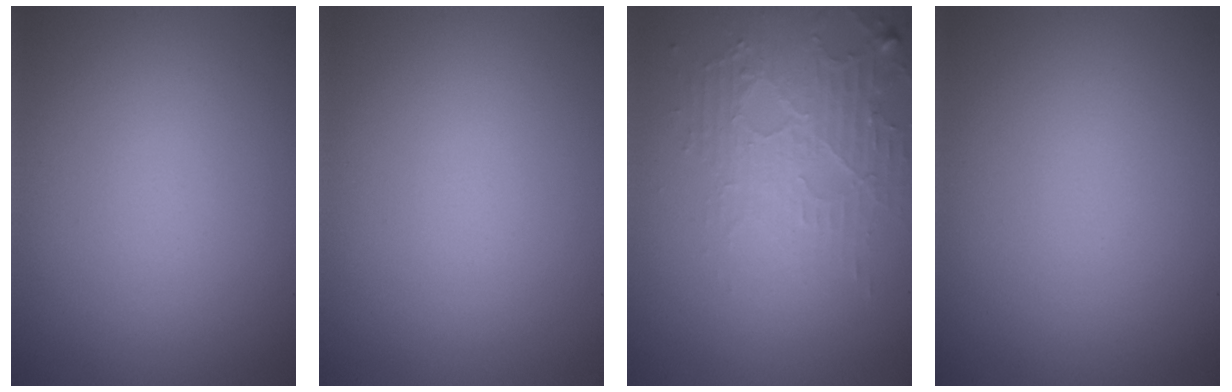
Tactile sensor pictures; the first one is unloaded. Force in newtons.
{"total": 0.0}
{"total": 3.8, "press": 3.3, "slide": 1.9}
{"total": 0.0}